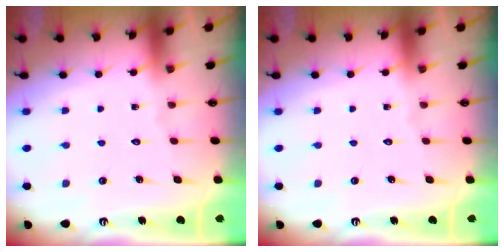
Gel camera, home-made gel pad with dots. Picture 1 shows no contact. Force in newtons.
{"total": 0.0}